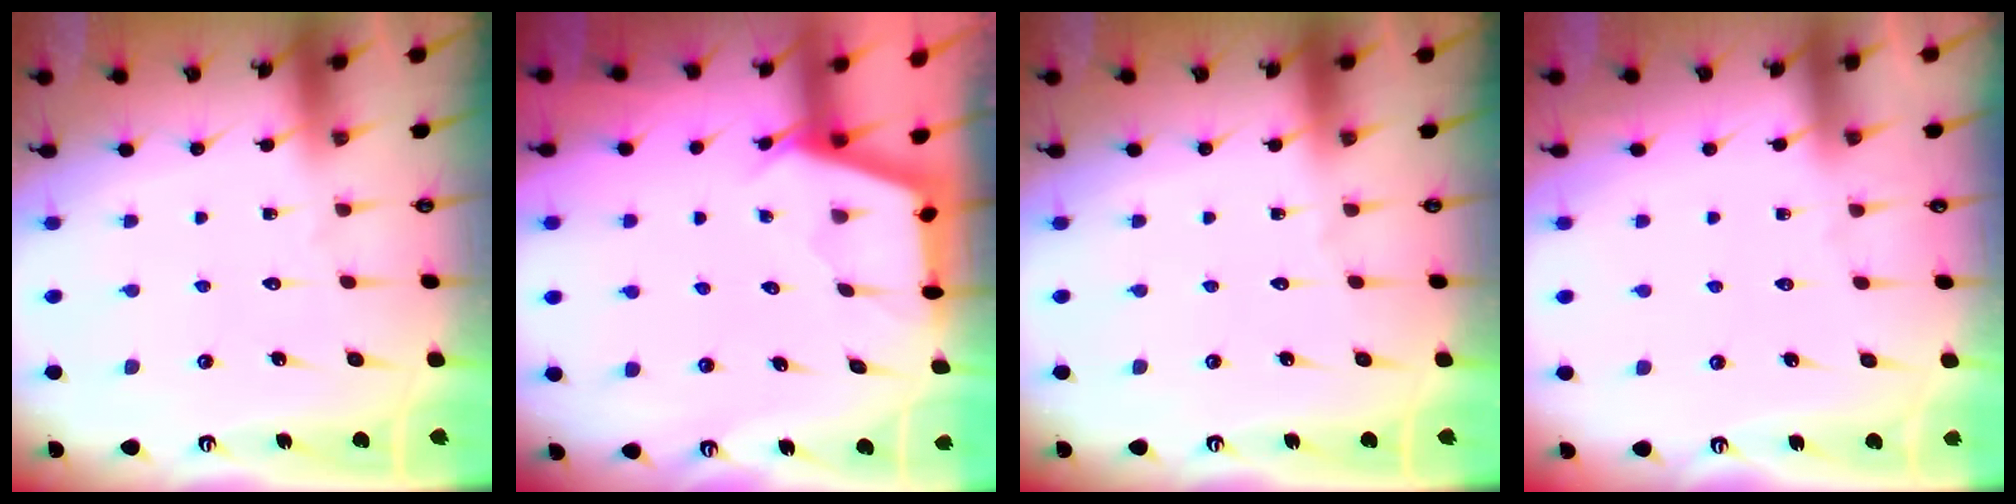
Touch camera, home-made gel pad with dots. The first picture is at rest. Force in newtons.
{"total": 2.5, "press": 2.5, "slide": 0.3}
{"total": 0.0}
{"total": 2.5, "press": 2.5, "slide": 0.4}